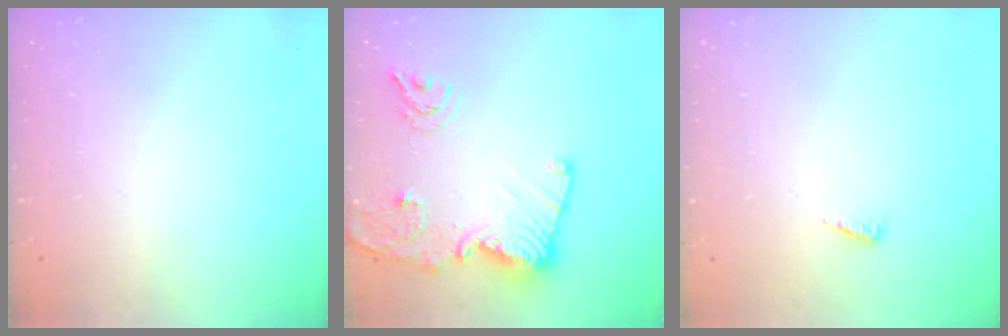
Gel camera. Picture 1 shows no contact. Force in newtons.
{"total": 16.5, "press": 16.5, "slide": 1.7}
{"total": 4.2, "press": 4.2, "slide": 0.6}